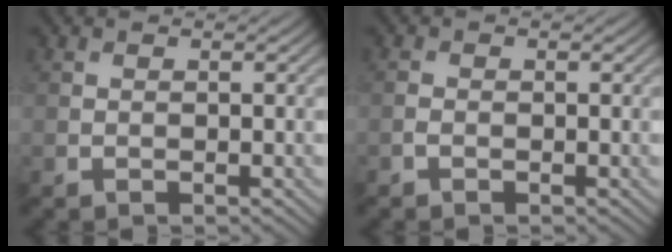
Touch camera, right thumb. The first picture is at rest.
{"total": 0.9, "force": [-0.5, 0.6, 0.5], "torque": [-0.011, 0.001, -0.013]}